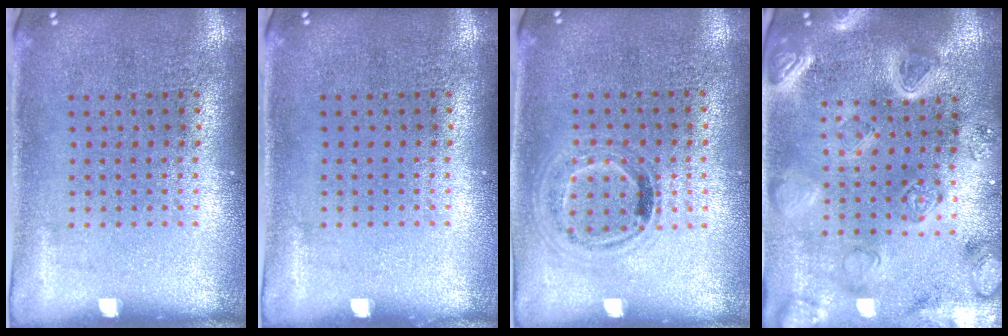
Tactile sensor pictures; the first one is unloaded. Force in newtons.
{"total": 0.0}
{"total": 1.0, "press": 0.9, "slide": 0.4}
{"total": 4.0, "press": 3.6, "slide": 1.7}